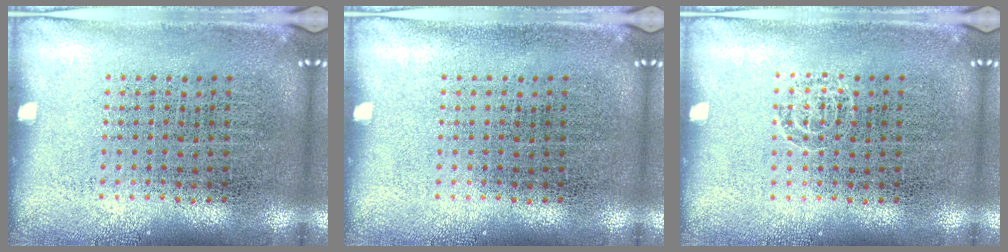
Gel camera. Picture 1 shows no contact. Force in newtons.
{"total": 0.0}
{"total": 0.8, "press": 0.8, "slide": 0.1}